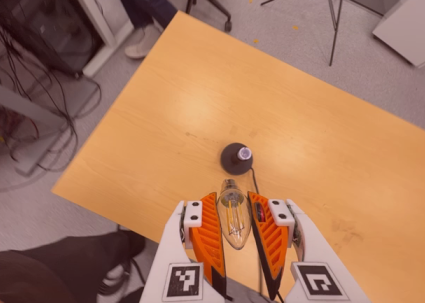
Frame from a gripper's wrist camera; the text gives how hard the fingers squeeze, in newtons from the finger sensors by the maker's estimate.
{"total": 11.0, "left": 10.4, "right": 11.5}